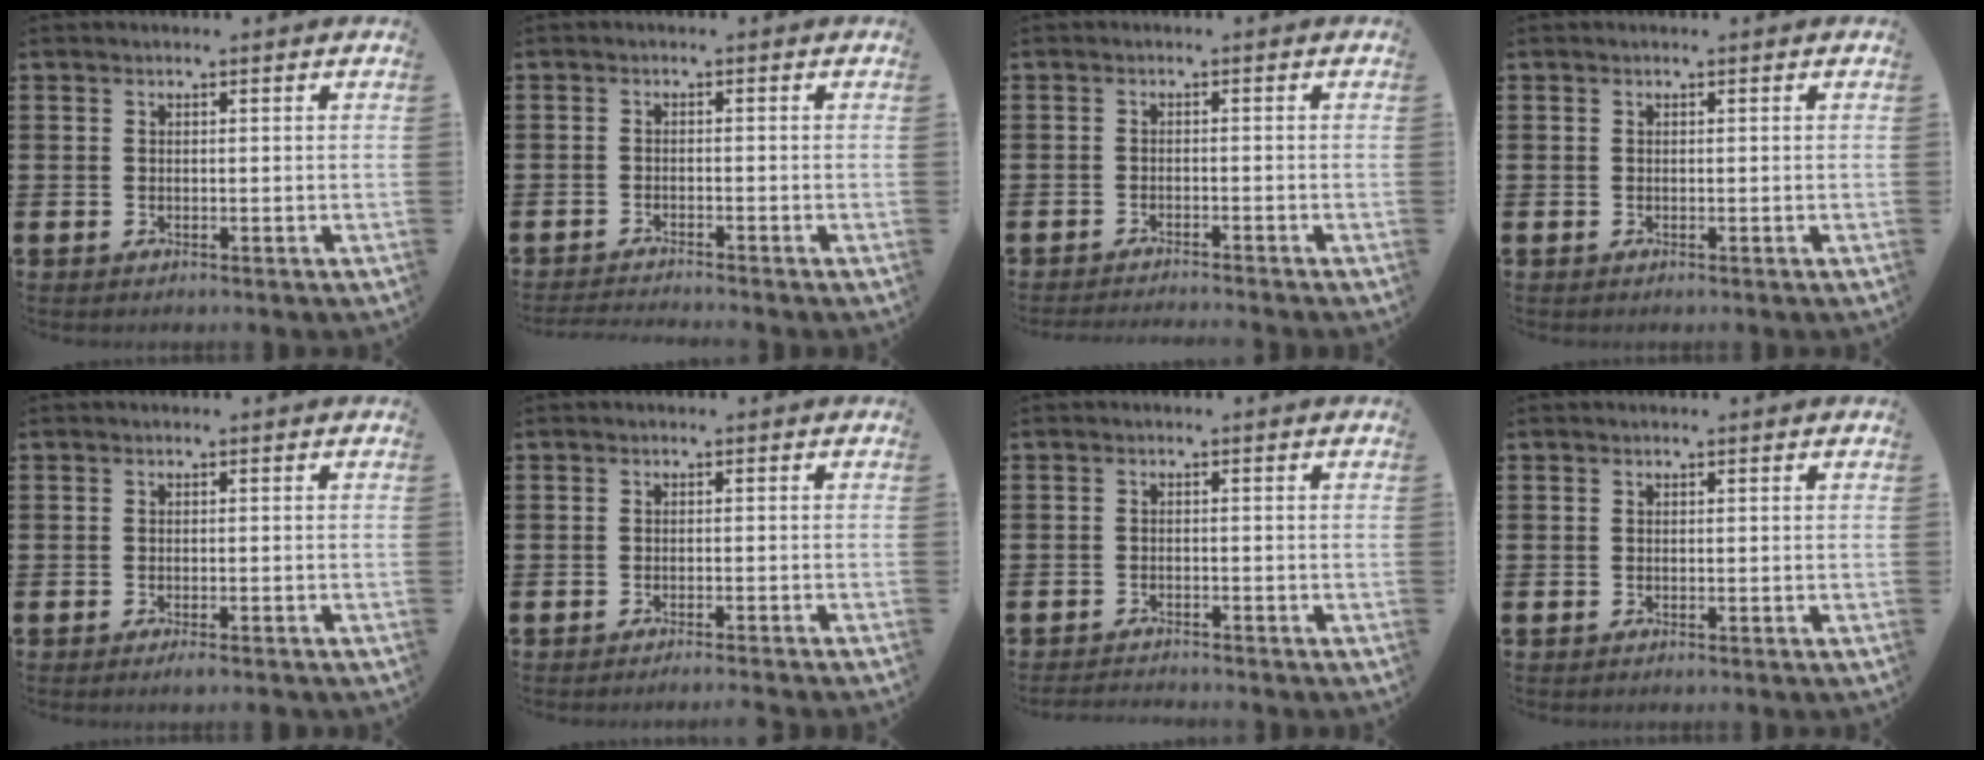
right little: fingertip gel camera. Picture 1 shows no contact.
{"total": 1.3, "force": [-1.3, -0.2, 0.2], "torque": [-0.003, 0.001, -0.025]}
{"total": 1.2, "force": [-1.2, -0.3, 0.1], "torque": [0.000, 0.001, -0.024]}
{"total": 0.0}
{"total": 0.9, "force": [-0.7, 0.0, 0.6], "torque": [-0.011, -0.003, -0.014]}
{"total": 1.0, "force": [-0.9, -0.3, 0.2], "torque": [-0.002, 0.000, -0.019]}
{"total": 1.3, "force": [-1.3, -0.1, -0.1], "torque": [-0.002, 0.002, -0.026]}
{"total": 0.0}